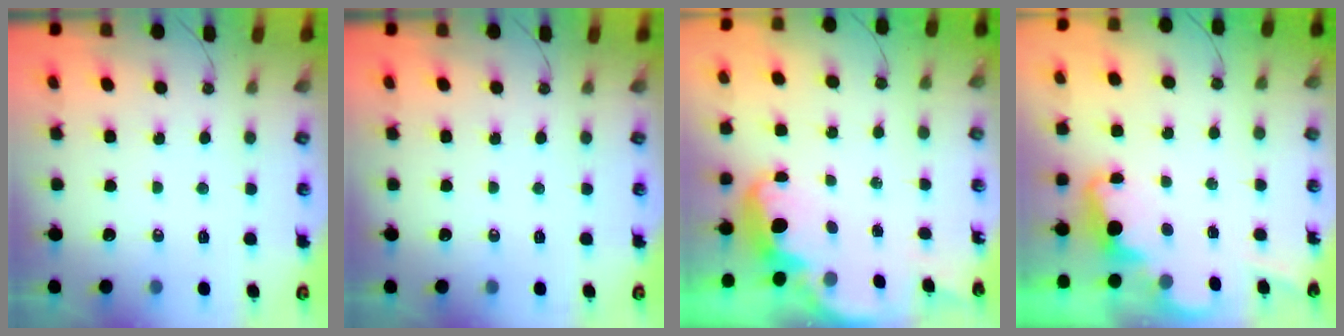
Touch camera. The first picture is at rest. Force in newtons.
{"total": 0.0}
{"total": 2.5, "press": 2.4, "slide": 0.6}
{"total": 2.4, "press": 2.4, "slide": 0.5}